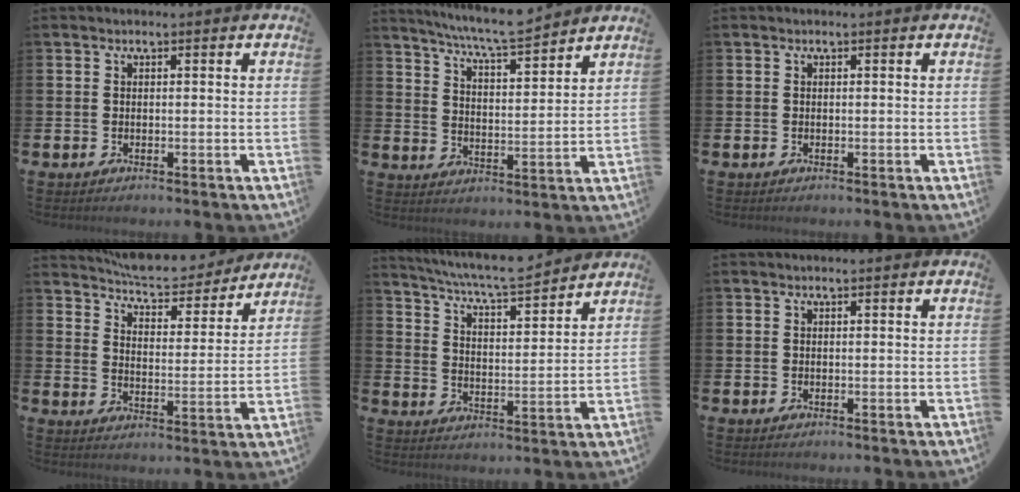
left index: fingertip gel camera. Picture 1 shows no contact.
{"total": 7.4, "force": [7.0, -0.1, 2.2], "torque": [-0.061, -0.045, 0.123]}
{"total": 0.0}
{"total": 7.3, "force": [7.0, 1.1, 1.7], "torque": [-0.060, -0.047, 0.123]}
{"total": 6.9, "force": [6.6, 0.2, 1.9], "torque": [-0.067, -0.048, 0.115]}
{"total": 0.0}